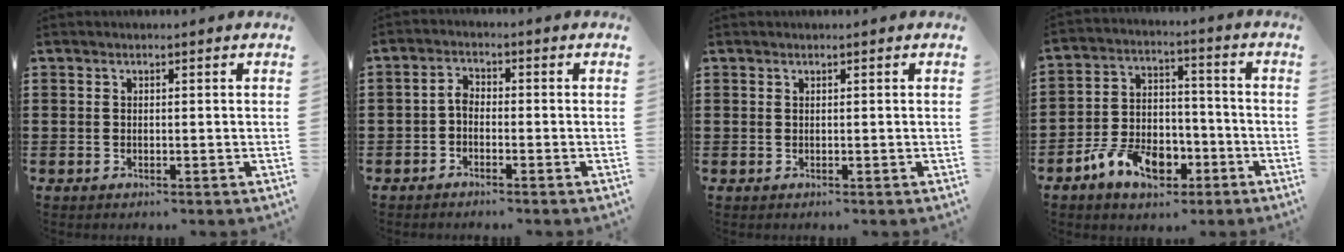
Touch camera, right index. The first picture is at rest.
{"total": 2.1, "force": [-1.0, 1.2, 1.4], "torque": [-0.031, 0.010, -0.022]}
{"total": 0.0}
{"total": 9.1, "force": [-4.9, 5.9, 4.8], "torque": [-0.113, 0.022, -0.092]}